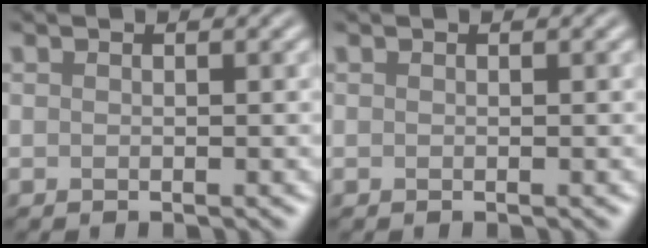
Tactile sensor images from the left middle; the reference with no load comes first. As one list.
[{"total": 0.0}]